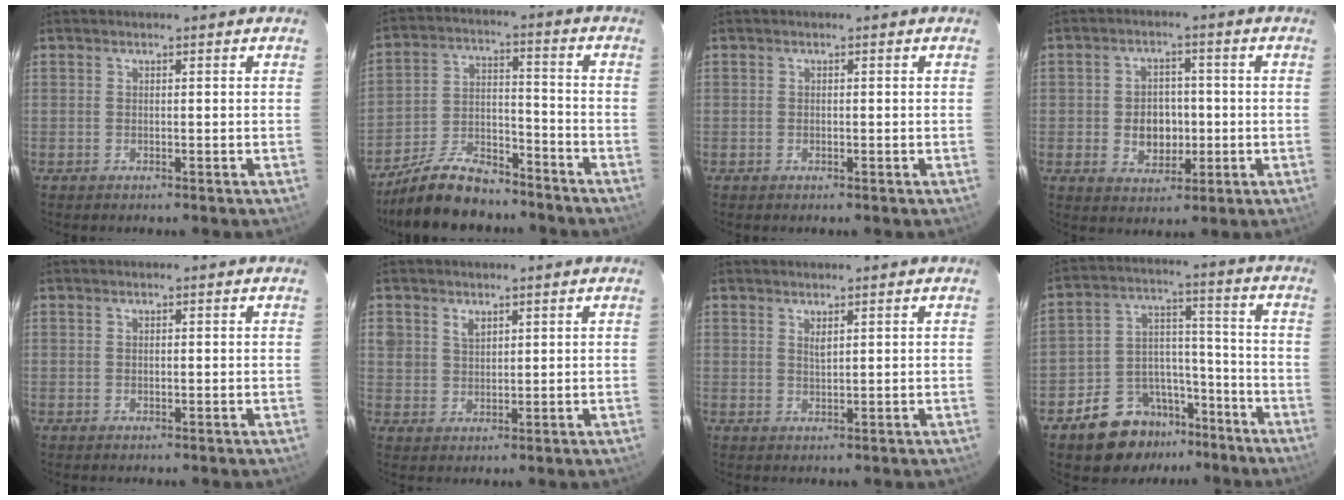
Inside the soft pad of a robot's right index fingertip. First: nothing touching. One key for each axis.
{"total": 13.8, "fx": -11.6, "fy": 5.1, "fz": 5.6, "tx": -0.127, "ty": 0.013, "tz": -0.196}
{"total": 0.6, "fx": -0.3, "fy": 0.4, "fz": 0.3, "tx": -0.006, "ty": -0.001, "tz": -0.006}
{"total": 7.1, "fx": -1.2, "fy": 5.5, "fz": 4.2, "tx": -0.087, "ty": 0.009, "tz": -0.010}
{"total": 0.6, "fx": 0.2, "fy": 0.4, "fz": 0.4, "tx": -0.008, "ty": 0.001, "tz": 0.004}
{"total": 4.0, "fx": 2.0, "fy": 3.1, "fz": 1.6, "tx": -0.022, "ty": 0.006, "tz": 0.040}
{"total": 1.5, "fx": 0.9, "fy": 0.5, "fz": 1.1, "tx": -0.019, "ty": 0.000, "tz": 0.016}
{"total": 12.5, "fx": -8.8, "fy": 8.1, "fz": 3.8, "tx": -0.078, "ty": 0.057, "tz": -0.123}